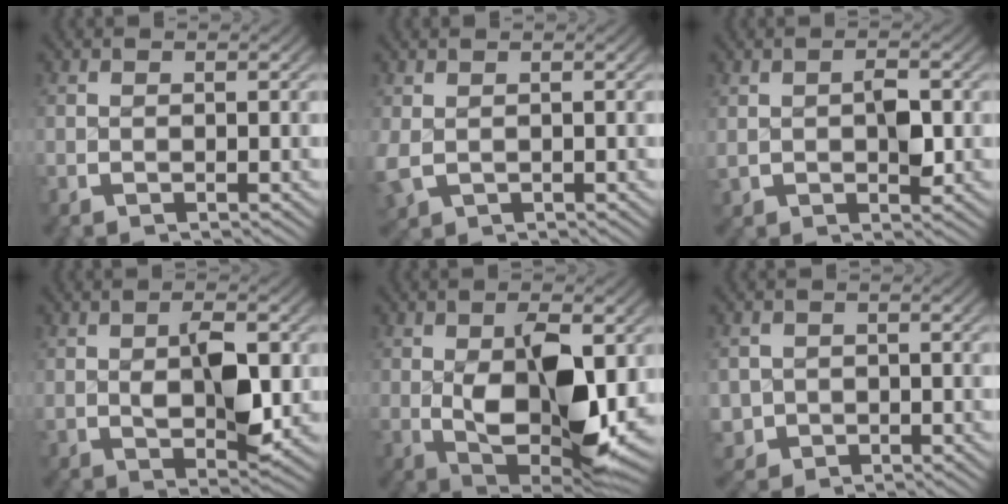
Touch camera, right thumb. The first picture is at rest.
{"total": 1.7, "force": [0.1, 1.4, 0.9], "torque": [-0.037, -0.010, 0.014]}
{"total": 2.5, "force": [0.4, 1.6, 2.0], "torque": [-0.036, -0.003, 0.016]}
{"total": 5.2, "force": [0.5, 2.3, 4.6], "torque": [-0.071, -0.009, 0.019]}
{"total": 12.5, "force": [-1.1, 6.5, 10.7], "torque": [-0.191, -0.043, 0.011]}
{"total": 3.9, "force": [-1.1, 3.5, 1.3], "torque": [-0.039, -0.028, -0.005]}